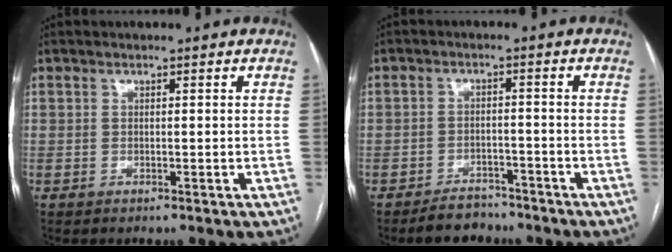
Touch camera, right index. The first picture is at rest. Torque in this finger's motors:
{"motor_torque": [-0.62, -0.32, -0.22, -0.11]}